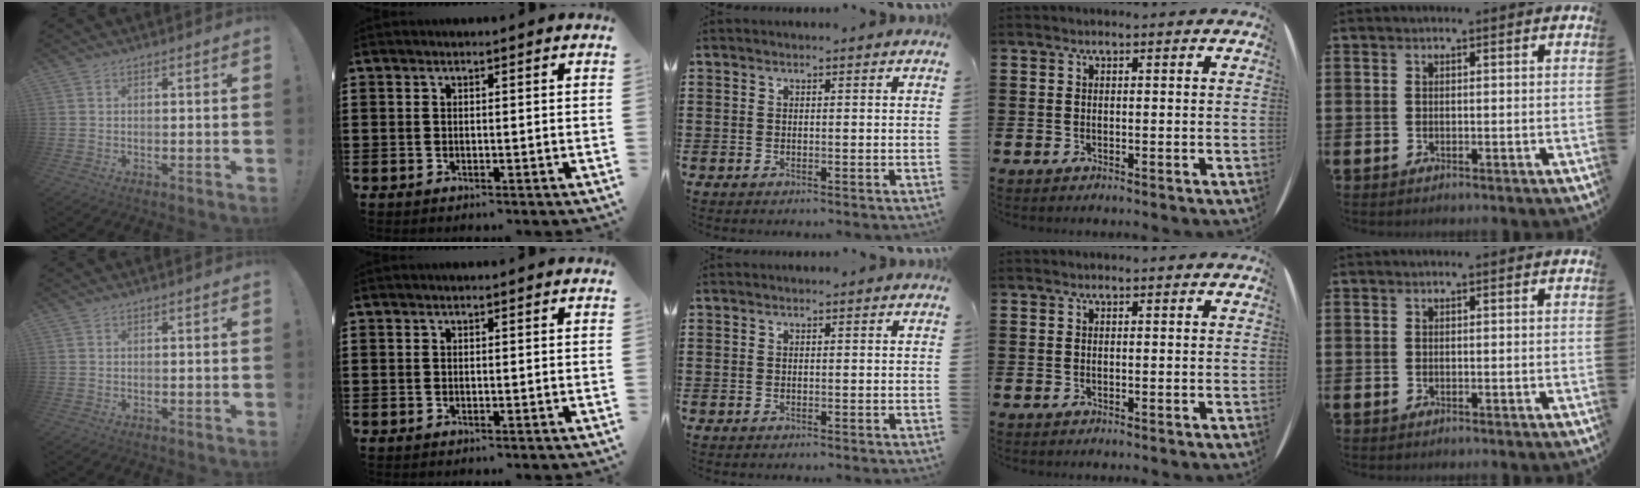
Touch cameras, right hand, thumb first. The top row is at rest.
{}